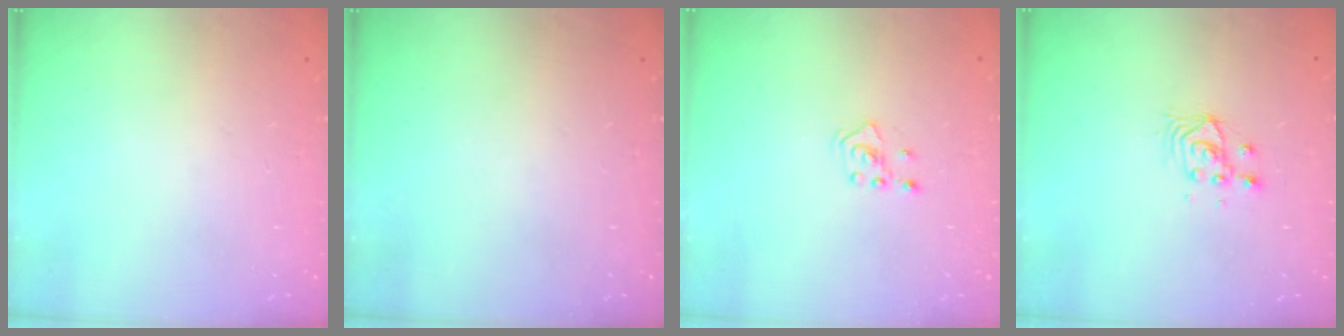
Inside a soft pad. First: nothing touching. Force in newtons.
{"total": 0.0}
{"total": 2.4, "press": 2.2, "slide": 0.8}
{"total": 3.8, "press": 3.8, "slide": 0.3}